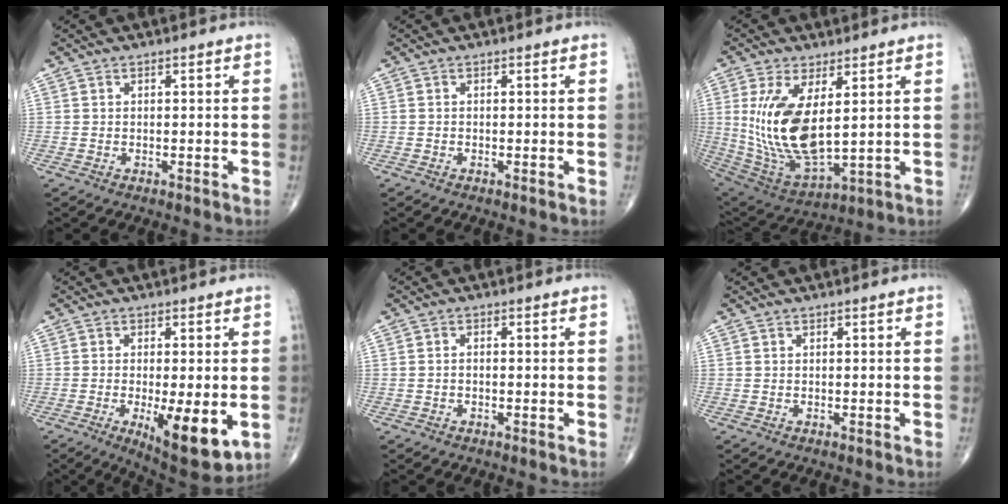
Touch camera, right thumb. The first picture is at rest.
{"total": 0.0}
{"total": 16.8, "force": [2.9, 7.5, 14.8], "torque": [-0.295, -0.024, 0.077]}
{"total": 12.0, "force": [-3.0, 3.8, 11.0], "torque": [-0.161, -0.025, -0.037]}
{"total": 0.9, "force": [-0.3, 0.6, 0.6], "torque": [-0.011, 0.004, -0.007]}
{"total": 0.0}